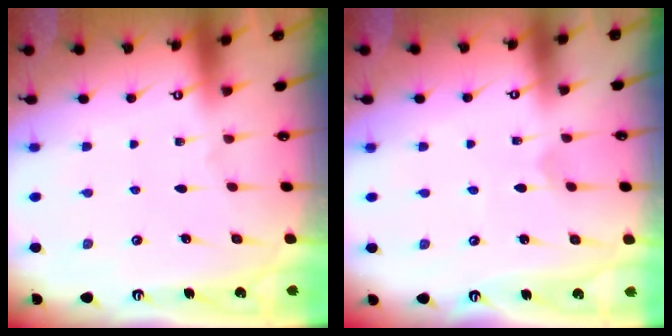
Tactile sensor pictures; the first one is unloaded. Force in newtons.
{"total": 1.8, "press": 1.8, "slide": 0.1}